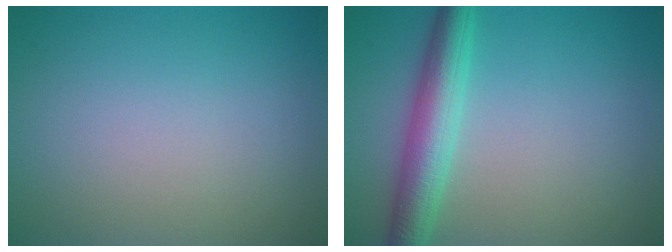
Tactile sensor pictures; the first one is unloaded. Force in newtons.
{"total": 4.7, "press": 4.7, "slide": 0.1}